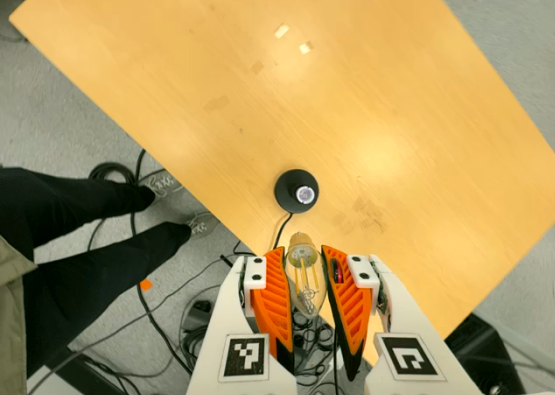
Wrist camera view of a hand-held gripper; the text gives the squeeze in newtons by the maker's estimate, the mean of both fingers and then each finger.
{"total": 19.4, "left": 21.8, "right": 17.1}